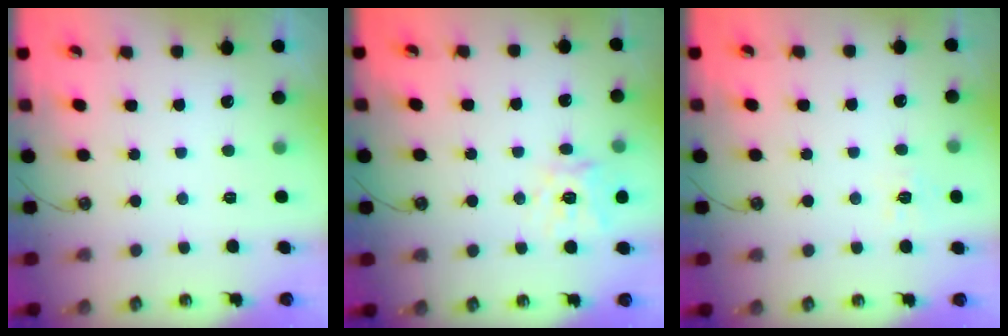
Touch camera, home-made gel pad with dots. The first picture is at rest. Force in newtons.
{"total": 12.7, "press": 12.6, "slide": 1.5}
{"total": 6.6, "press": 6.6, "slide": 0.6}